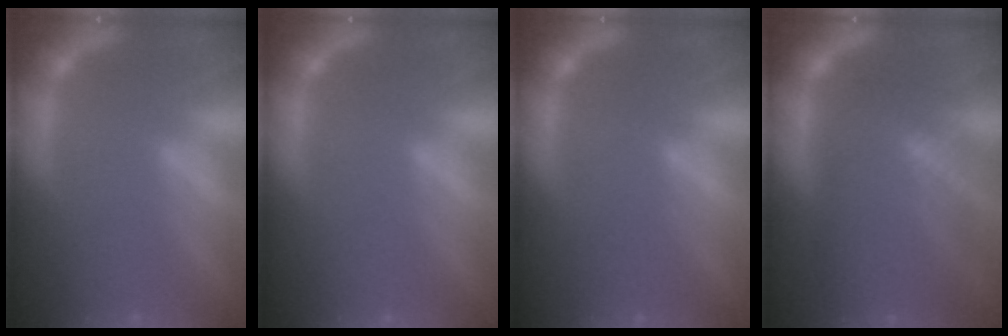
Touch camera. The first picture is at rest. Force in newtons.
{"total": 0.0}
{"total": 1.5}
{"total": 8.5}